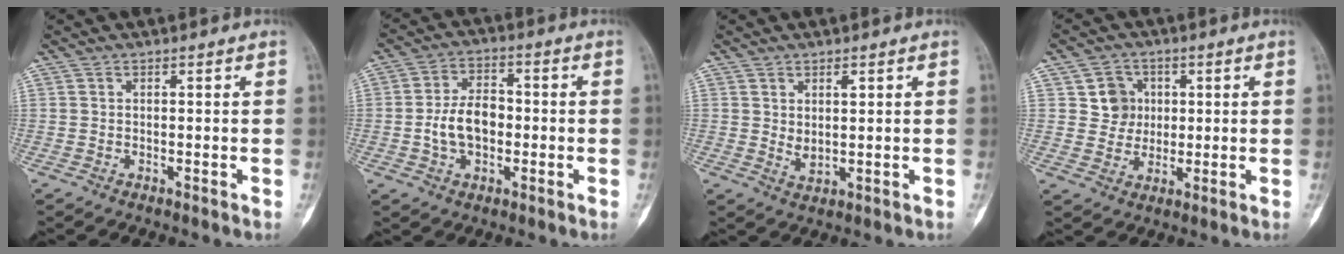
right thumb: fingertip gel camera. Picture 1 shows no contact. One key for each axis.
{"total": 8.7, "fx": -1.2, "fy": 5.8, "fz": 6.3, "tx": -0.097, "ty": 0.021, "tz": -0.026}
{"total": 3.4, "fx": 1.1, "fy": 1.7, "fz": 2.7, "tx": -0.036, "ty": -0.015, "tz": 0.025}
{"total": 6.2, "fx": 1.5, "fy": 5.8, "fz": 1.6, "tx": 0.012, "ty": 0.002, "tz": 0.023}